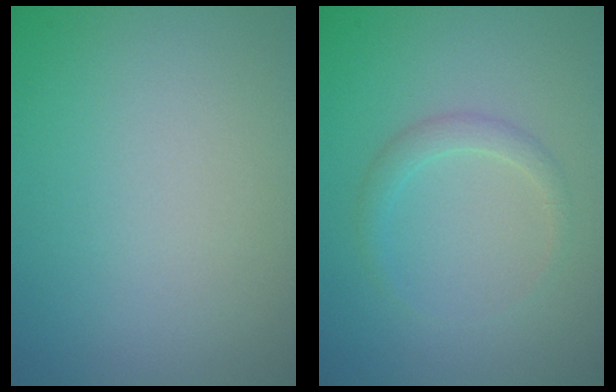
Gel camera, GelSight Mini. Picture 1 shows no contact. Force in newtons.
{"total": 1.5, "press": 1.5, "slide": 0.2}